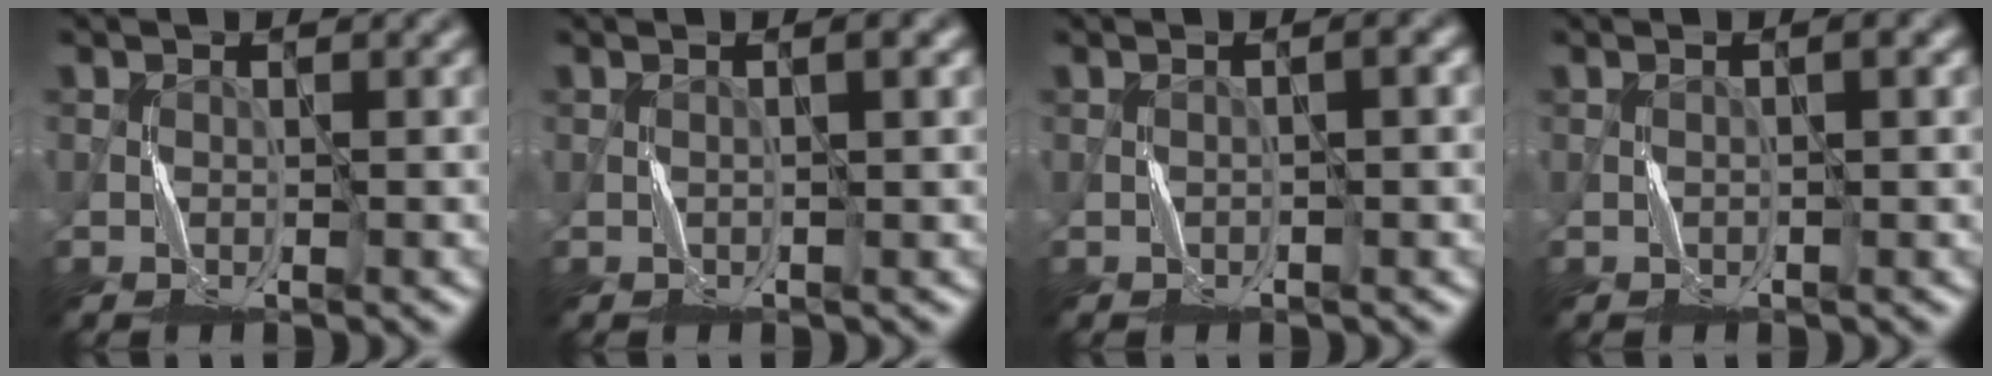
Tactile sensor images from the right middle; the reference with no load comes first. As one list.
[{"total": 1.5, "force": [0.8, 0.0, 1.2], "torque": [-0.011, 0.001, 0.006]}, {"total": 1.5, "force": [0.5, 0.1, 1.4], "torque": [-0.016, 0.002, 0.002]}, {"total": 1.0, "force": [0.5, -0.1, 0.9], "torque": [-0.012, 0.004, 0.004]}]